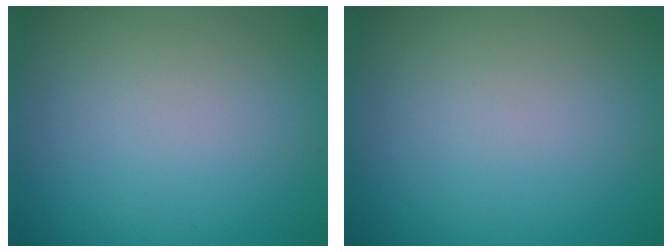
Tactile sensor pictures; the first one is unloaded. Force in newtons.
{"total": 0.0}